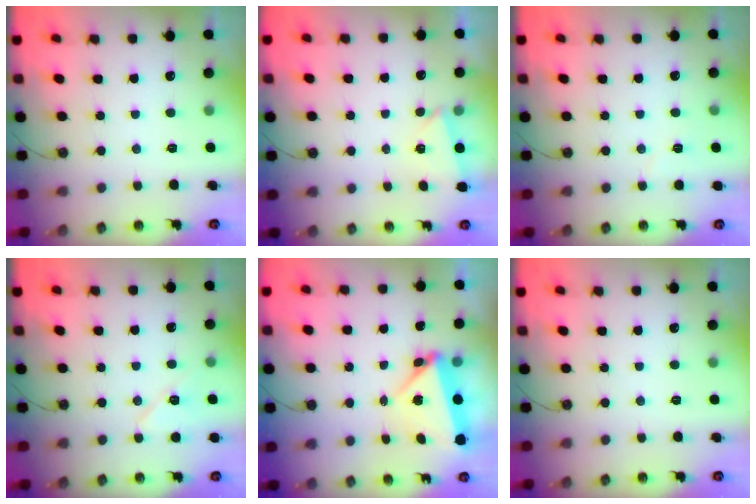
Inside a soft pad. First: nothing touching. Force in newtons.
{"total": 2.4, "press": 2.1, "slide": 1.1}
{"total": 4.1, "press": 3.6, "slide": 2.0}
{"total": 7.7, "press": 7.6, "slide": 1.3}
{"total": 7.1, "press": 7.0, "slide": 0.7}
{"total": 0.0}